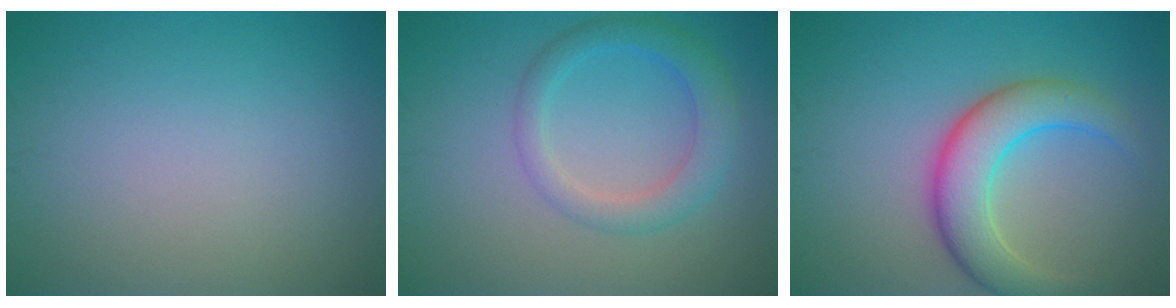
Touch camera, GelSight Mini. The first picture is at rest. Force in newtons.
{"total": 3.6, "press": 3.6, "slide": 0.0}
{"total": 6.0, "press": 6.0, "slide": 0.2}